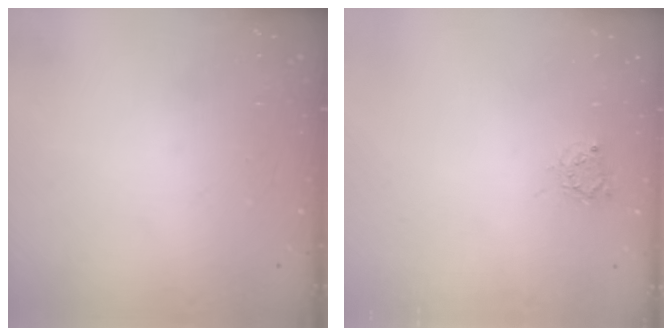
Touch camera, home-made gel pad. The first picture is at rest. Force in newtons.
{"total": 2.8, "press": 2.8, "slide": 0.4}